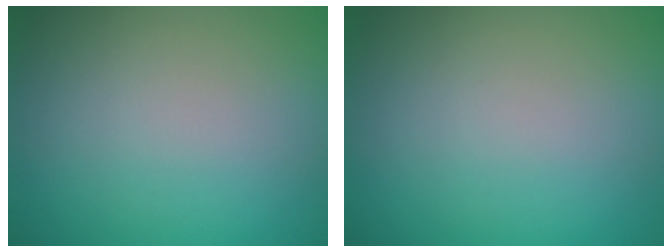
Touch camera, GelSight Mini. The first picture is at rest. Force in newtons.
{"total": 0.0}